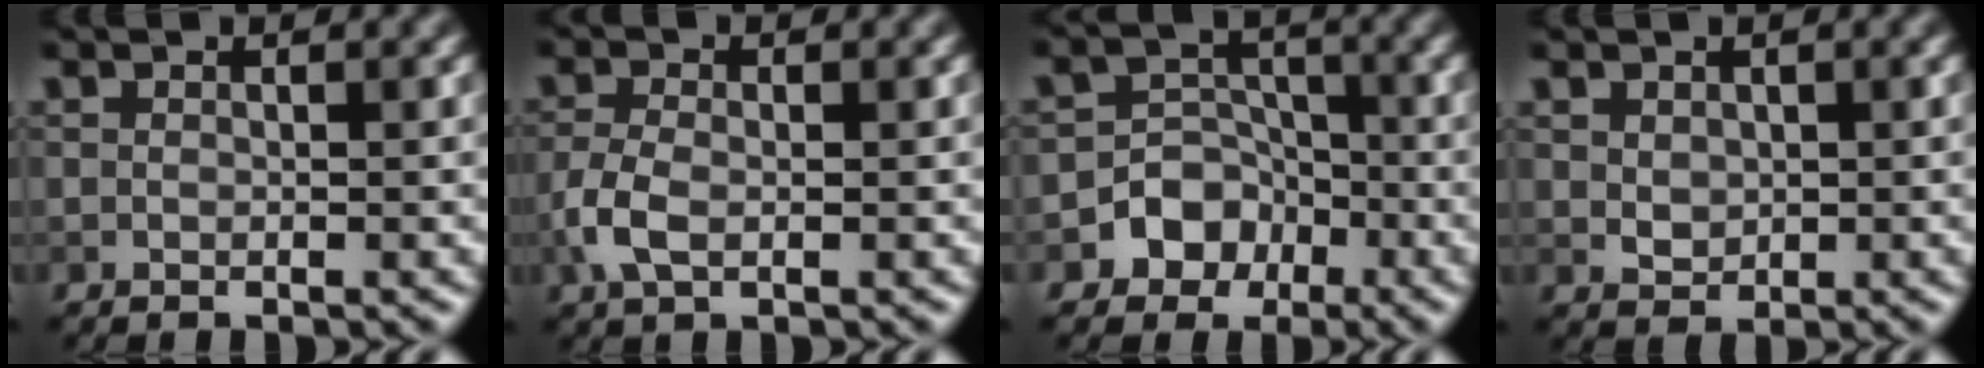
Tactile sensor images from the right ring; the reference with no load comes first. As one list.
[{"total": 2.8, "force": [-0.9, 1.5, 2.2], "torque": [-0.053, -0.002, -0.021]}, {"total": 5.0, "force": [-2.5, 4.2, 0.9], "torque": [0.023, 0.005, -0.064]}, {"total": 1.4, "force": [0.5, 1.2, 0.6], "torque": [-0.013, -0.003, 0.013]}]